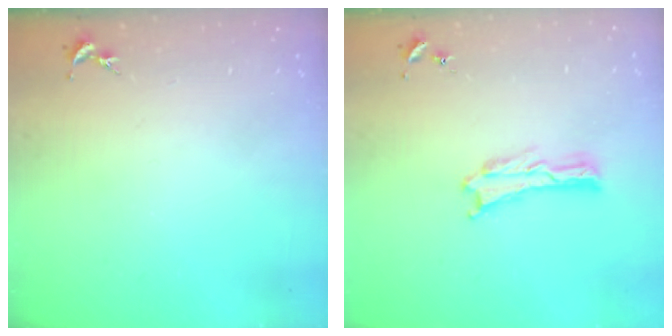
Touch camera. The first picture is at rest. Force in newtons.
{"total": 0.0}